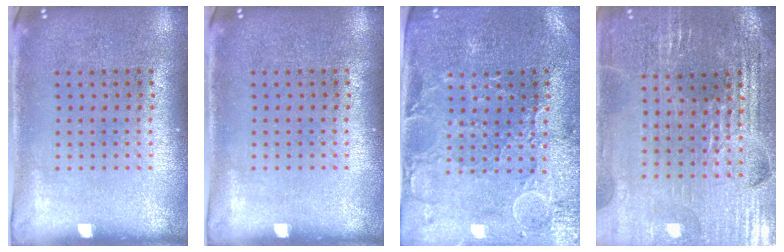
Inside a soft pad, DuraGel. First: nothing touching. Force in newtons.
{"total": 0.0}
{"total": 0.8, "press": 0.7, "slide": 0.4}
{"total": 3.2, "press": 3.2, "slide": 0.4}